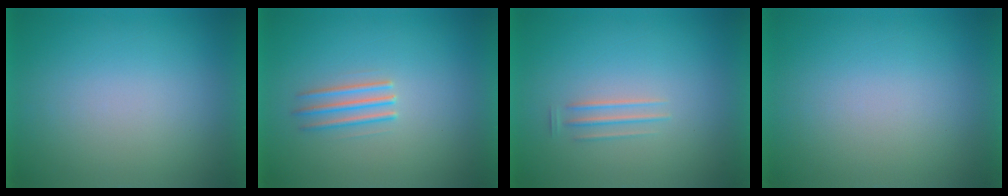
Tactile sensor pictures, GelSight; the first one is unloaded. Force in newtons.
{"total": 2.3}
{"total": 1.6}
{"total": 0.0}